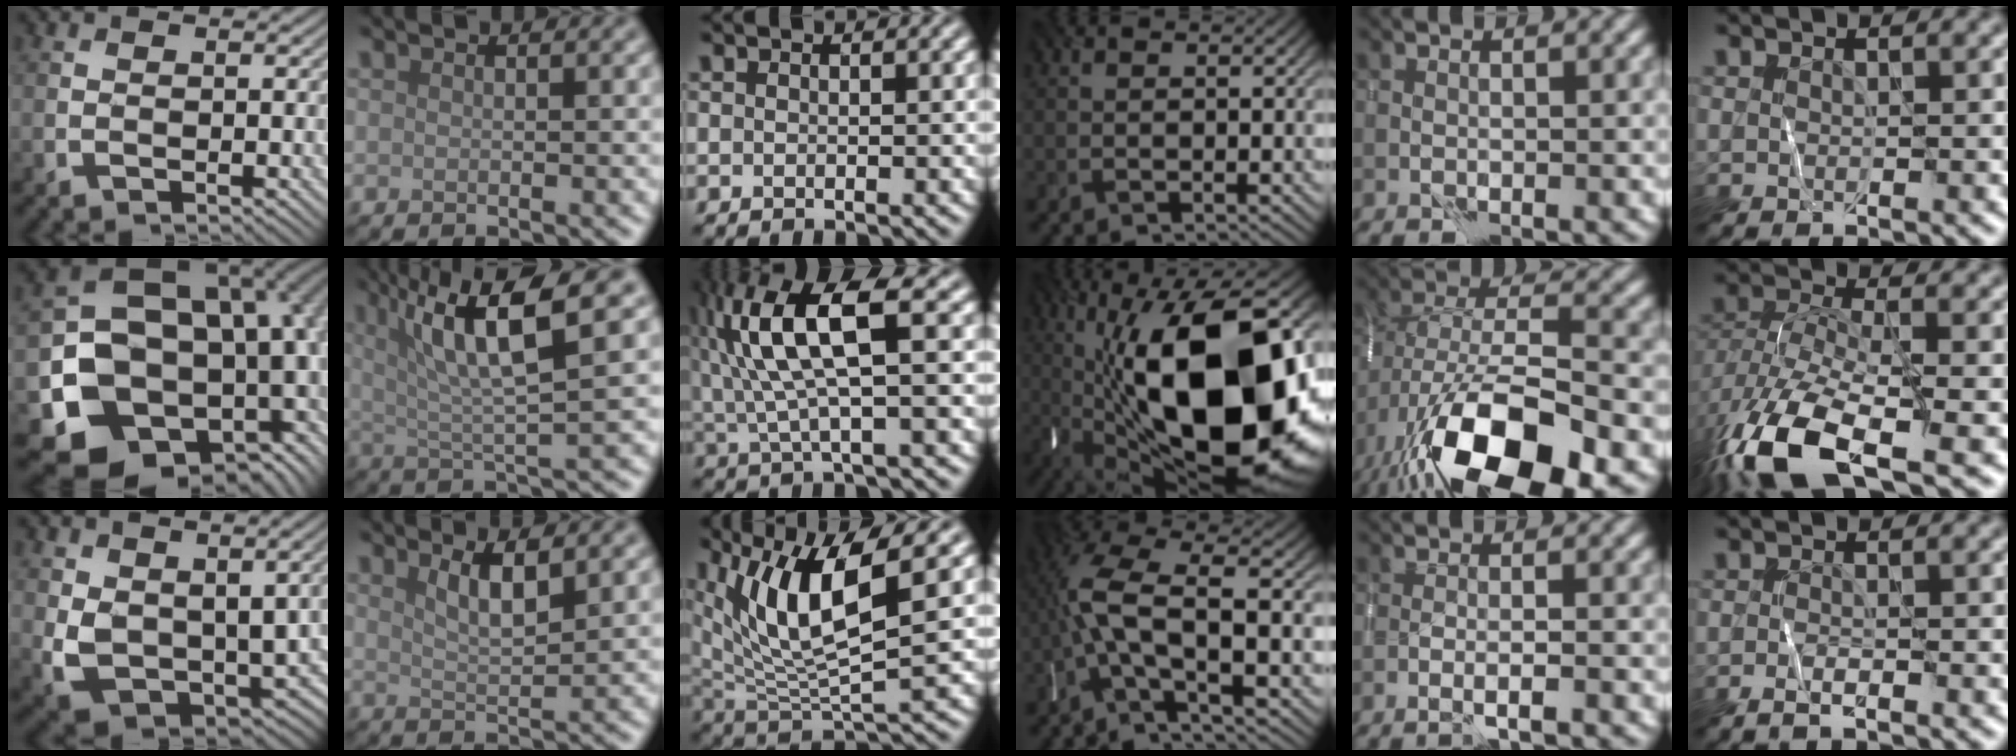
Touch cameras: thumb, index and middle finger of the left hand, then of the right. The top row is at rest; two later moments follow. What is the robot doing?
{"motion": "wrap", "object": "ribbon"}